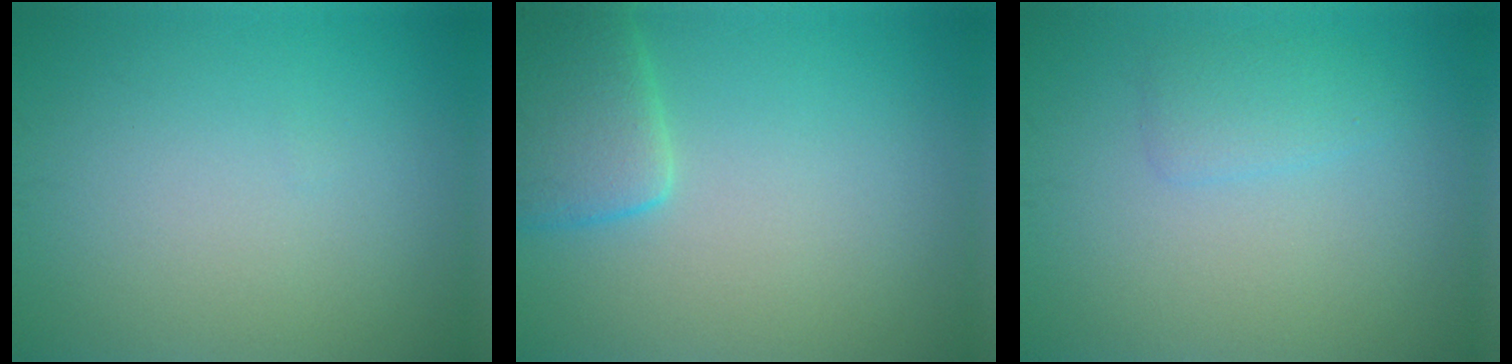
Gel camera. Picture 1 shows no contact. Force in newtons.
{"total": 4.1, "press": 4.1, "slide": 0.4}
{"total": 1.8, "press": 1.8, "slide": 0.0}